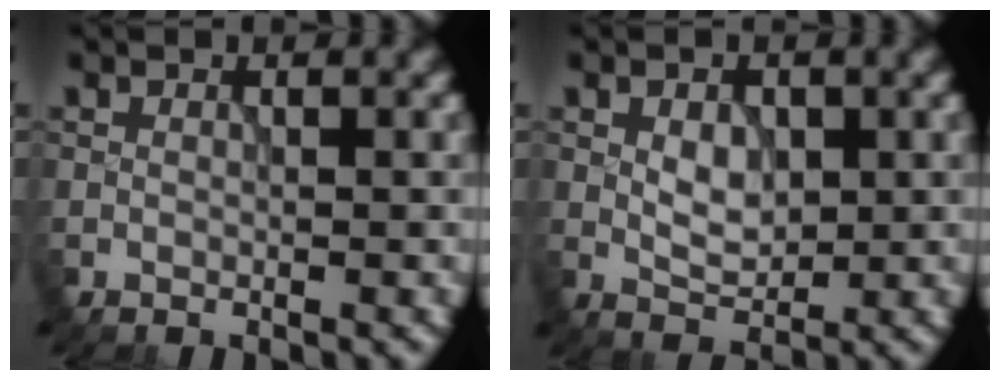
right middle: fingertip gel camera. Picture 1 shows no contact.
{"total": 2.6, "force": [0.3, 1.8, 1.9], "torque": [-0.033, -0.001, 0.005]}